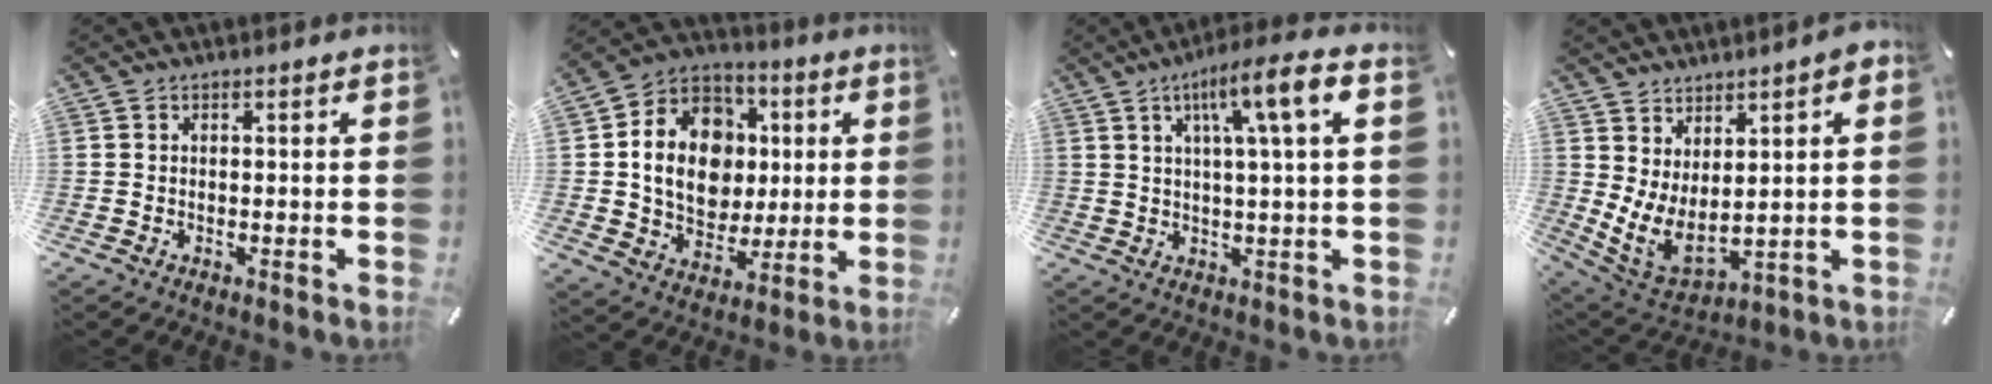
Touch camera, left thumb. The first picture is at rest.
{"total": 16.0, "force": [0.9, 13.7, 8.2], "torque": [-0.152, 0.001, 0.021]}
{"total": 10.8, "force": [3.6, 1.0, 10.1], "torque": [-0.168, -0.003, 0.055]}
{"total": 6.8, "force": [1.2, 4.2, 5.2], "torque": [-0.115, -0.031, 0.026]}